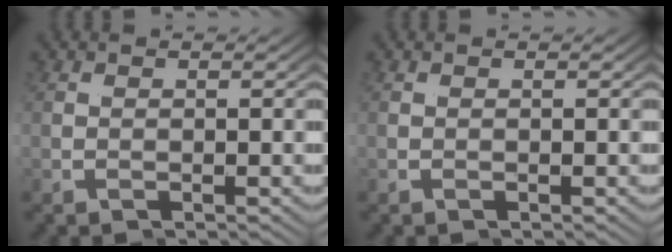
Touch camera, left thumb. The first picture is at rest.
{"total": 0.0}